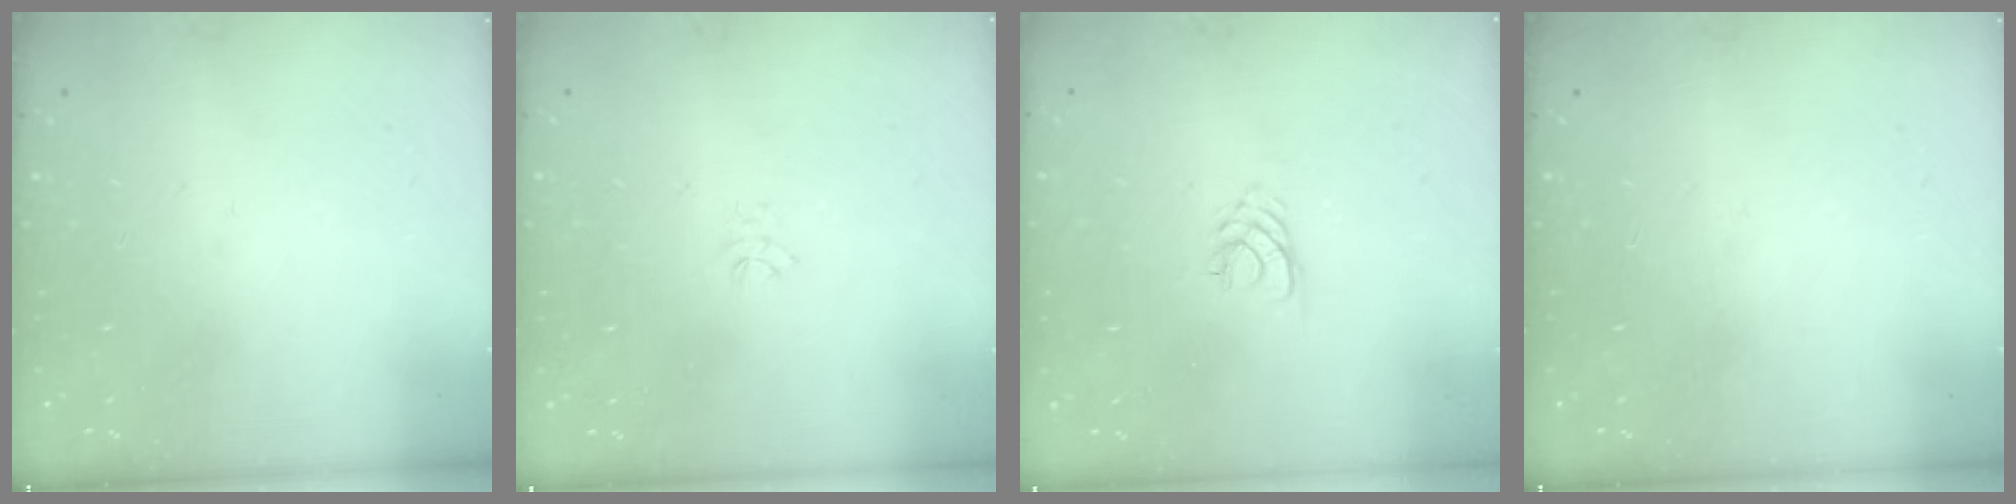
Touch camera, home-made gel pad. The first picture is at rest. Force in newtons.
{"total": 2.9, "press": 2.9, "slide": 0.3}
{"total": 1.7, "press": 1.7, "slide": 0.2}
{"total": 0.0}